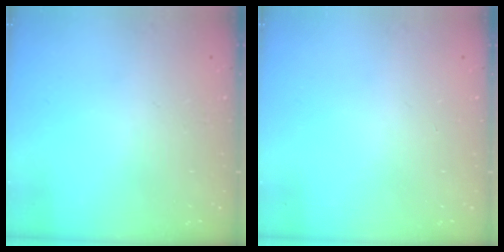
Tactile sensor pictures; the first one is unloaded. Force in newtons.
{"total": 0.0}